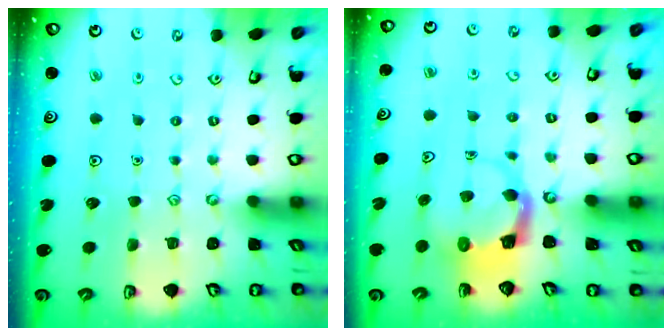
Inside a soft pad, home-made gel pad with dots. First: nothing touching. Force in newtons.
{"total": 3.8, "press": 3.7, "slide": 0.7}